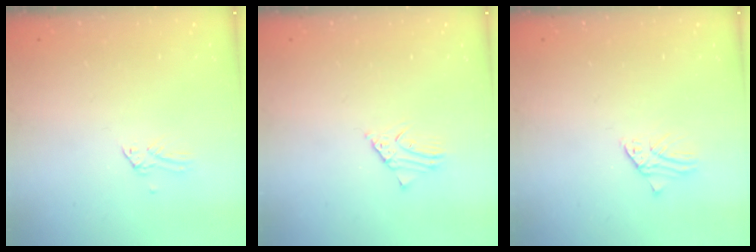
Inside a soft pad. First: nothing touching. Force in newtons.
{"total": 2.6, "press": 2.6, "slide": 0.3}
{"total": 1.1, "press": 1.1, "slide": 0.0}